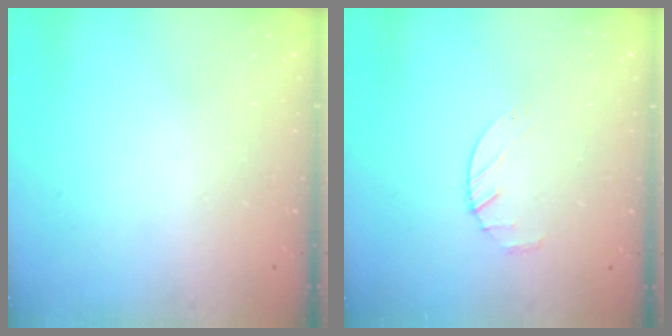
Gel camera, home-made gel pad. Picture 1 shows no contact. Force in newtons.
{"total": 2.4, "press": 2.3, "slide": 0.3}